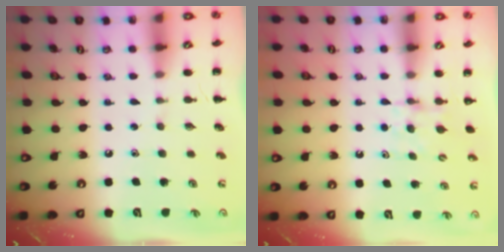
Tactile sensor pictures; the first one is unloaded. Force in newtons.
{"total": 4.8, "press": 4.6, "slide": 1.5}